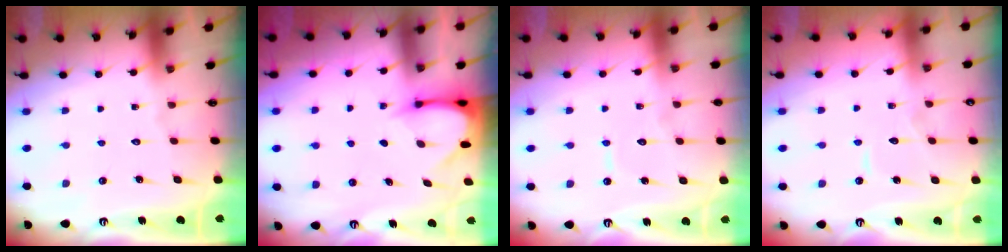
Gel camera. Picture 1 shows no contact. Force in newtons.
{"total": 3.8, "press": 3.7, "slide": 0.3}
{"total": 4.6, "press": 4.5, "slide": 0.4}
{"total": 5.4, "press": 5.4, "slide": 0.4}